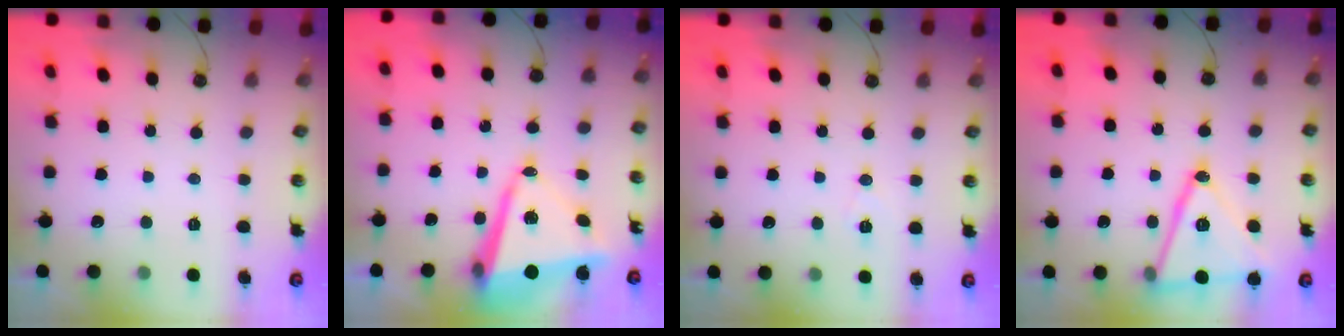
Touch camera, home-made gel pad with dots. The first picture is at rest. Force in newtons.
{"total": 12.9, "press": 12.8, "slide": 1.3}
{"total": 5.5, "press": 3.2, "slide": 4.4}
{"total": 18.7, "press": 18.5, "slide": 3.1}